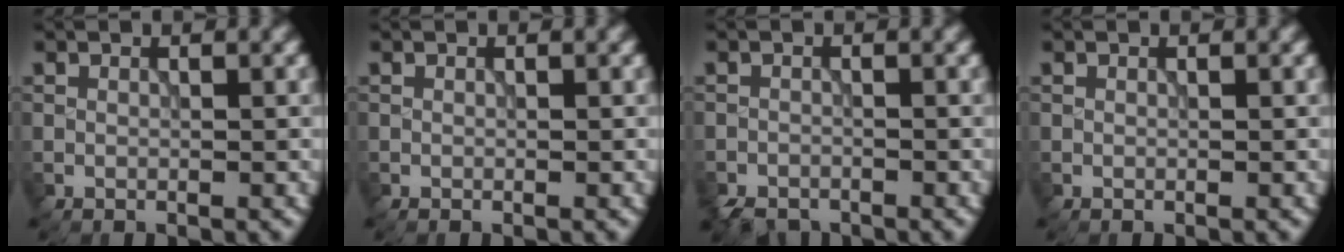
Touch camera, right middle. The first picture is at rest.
{"total": 0.0}
{"total": 2.2, "force": [-2.0, 0.9, 0.4], "torque": [-0.005, -0.004, -0.040]}
{"total": 0.0}